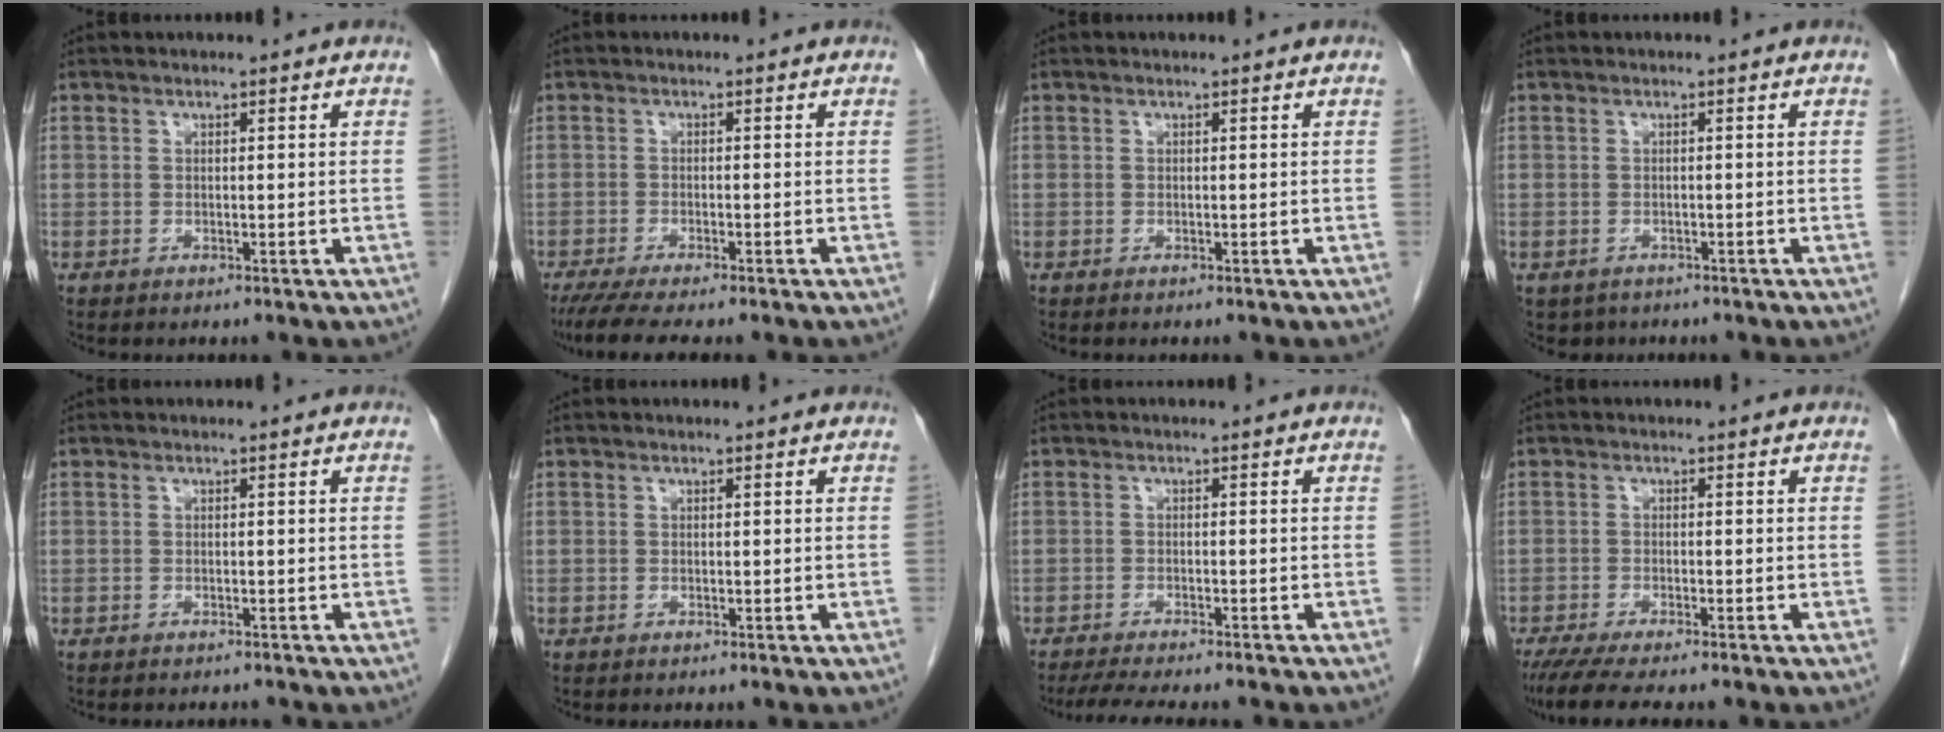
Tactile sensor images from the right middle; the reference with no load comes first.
{"total": 6.8, "force": [-5.6, 0.4, 3.8], "torque": [-0.056, -0.015, -0.089]}
{"total": 0.0}
{"total": 2.5, "force": [-1.8, 1.8, 0.3], "torque": [-0.007, 0.003, -0.024]}
{"total": 0.9, "force": [-0.9, -0.1, 0.0], "torque": [-0.006, -0.006, -0.011]}
{"total": 0.0}
{"total": 8.6, "force": [-7.4, 0.9, 4.2], "torque": [-0.063, -0.015, -0.110]}
{"total": 7.3, "force": [-6.1, 0.3, 4.0], "torque": [-0.056, -0.018, -0.098]}